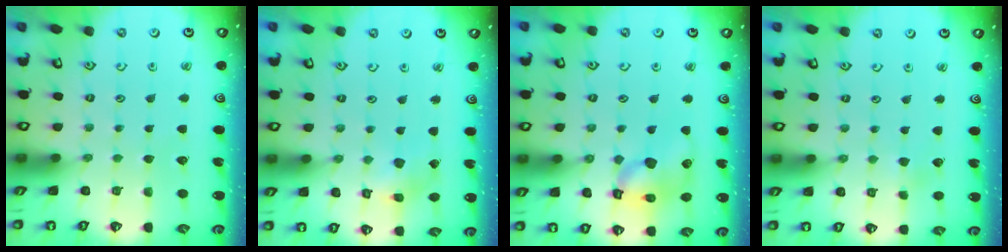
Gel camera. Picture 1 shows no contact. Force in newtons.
{"total": 3.4, "press": 3.4, "slide": 0.5}
{"total": 13.9, "press": 13.8, "slide": 1.9}
{"total": 1.6, "press": 1.6, "slide": 0.0}